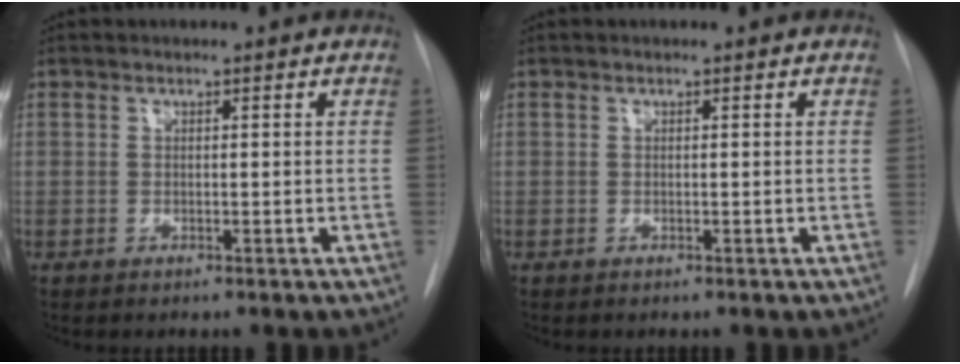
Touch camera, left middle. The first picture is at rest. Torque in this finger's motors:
{"motor_torque": [-0.06, 0.02, 0.03, -0.01]}